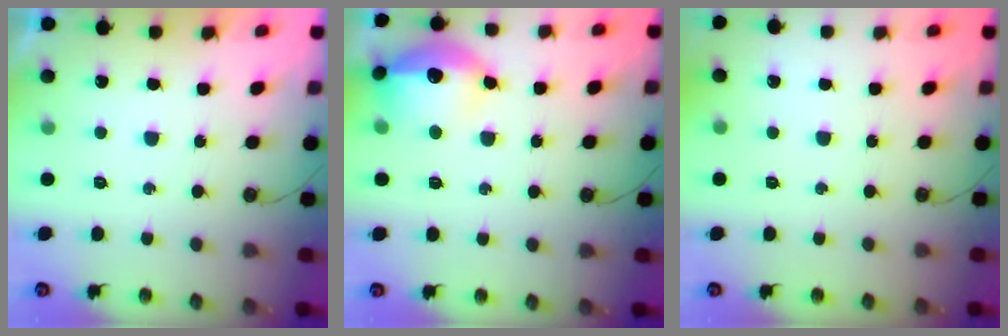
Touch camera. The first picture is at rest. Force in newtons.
{"total": 16.3, "press": 16.3, "slide": 1.1}
{"total": 0.0}